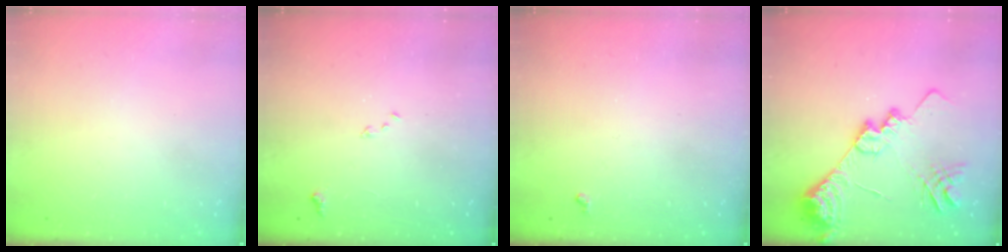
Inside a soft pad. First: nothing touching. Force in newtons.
{"total": 7.8, "press": 7.8, "slide": 1.0}
{"total": 2.8, "press": 2.8, "slide": 0.5}
{"total": 19.8, "press": 19.7, "slide": 2.0}